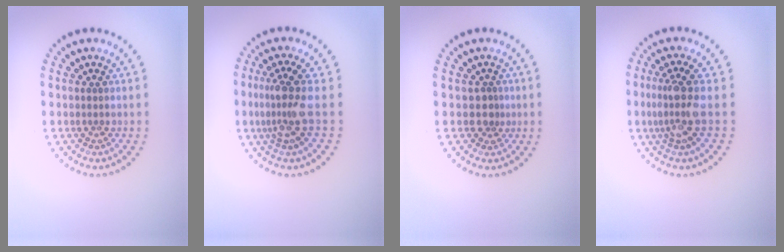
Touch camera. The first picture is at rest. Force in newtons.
{"total": 3.3, "press": 2.6, "slide": 2.1}
{"total": 1.3, "press": 0.9, "slide": 0.9}
{"total": 3.4, "press": 2.5, "slide": 2.3}